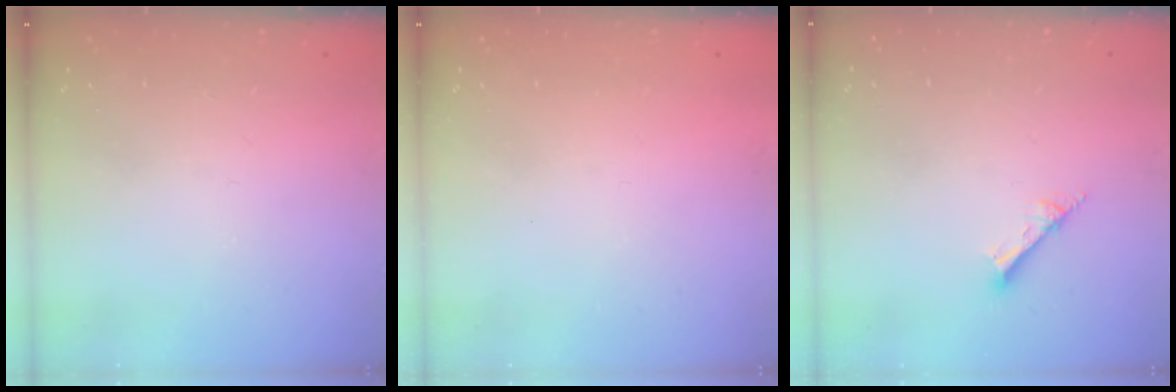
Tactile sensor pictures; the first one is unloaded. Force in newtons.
{"total": 0.9, "press": 0.8, "slide": 0.3}
{"total": 3.2, "press": 3.2, "slide": 0.0}